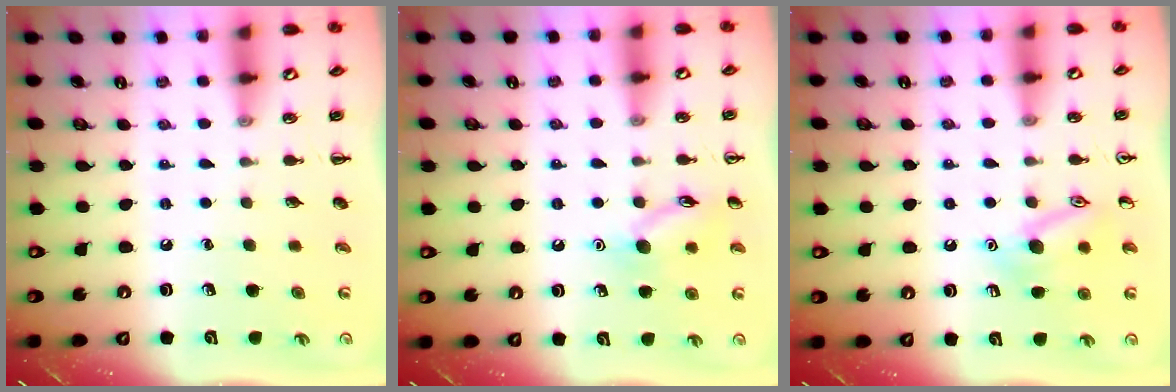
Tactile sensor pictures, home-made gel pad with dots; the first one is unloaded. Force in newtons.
{"total": 10.3, "press": 10.3, "slide": 0.6}
{"total": 11.7, "press": 11.7, "slide": 0.7}